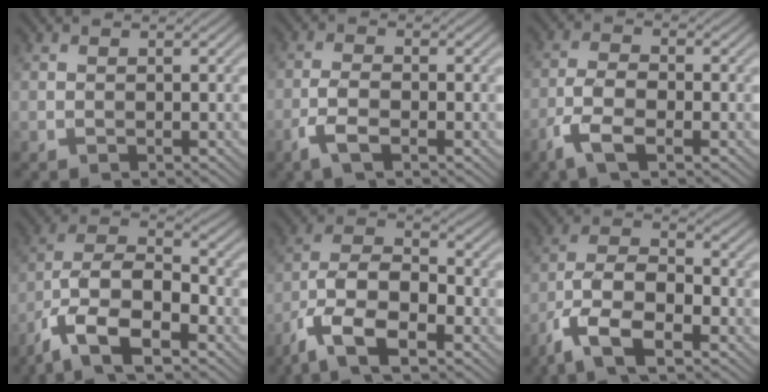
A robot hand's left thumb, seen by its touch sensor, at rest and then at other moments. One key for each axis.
{"total": 3.8, "fx": -2.1, "fy": 1.2, "fz": 3.0, "tx": -0.071, "ty": 0.001, "tz": -0.048}
{"total": 5.5, "fx": -3.0, "fy": 2.1, "fz": 4.2, "tx": -0.098, "ty": -0.004, "tz": -0.067}
{"total": 12.5, "fx": -7.0, "fy": 5.5, "fz": 8.8, "tx": -0.180, "ty": -0.007, "tz": -0.145}
{"total": 11.4, "fx": -6.5, "fy": 4.9, "fz": 7.9, "tx": -0.159, "ty": -0.003, "tz": -0.137}
{"total": 10.3, "fx": -6.0, "fy": 4.2, "fz": 7.3, "tx": -0.145, "ty": -0.004, "tz": -0.125}